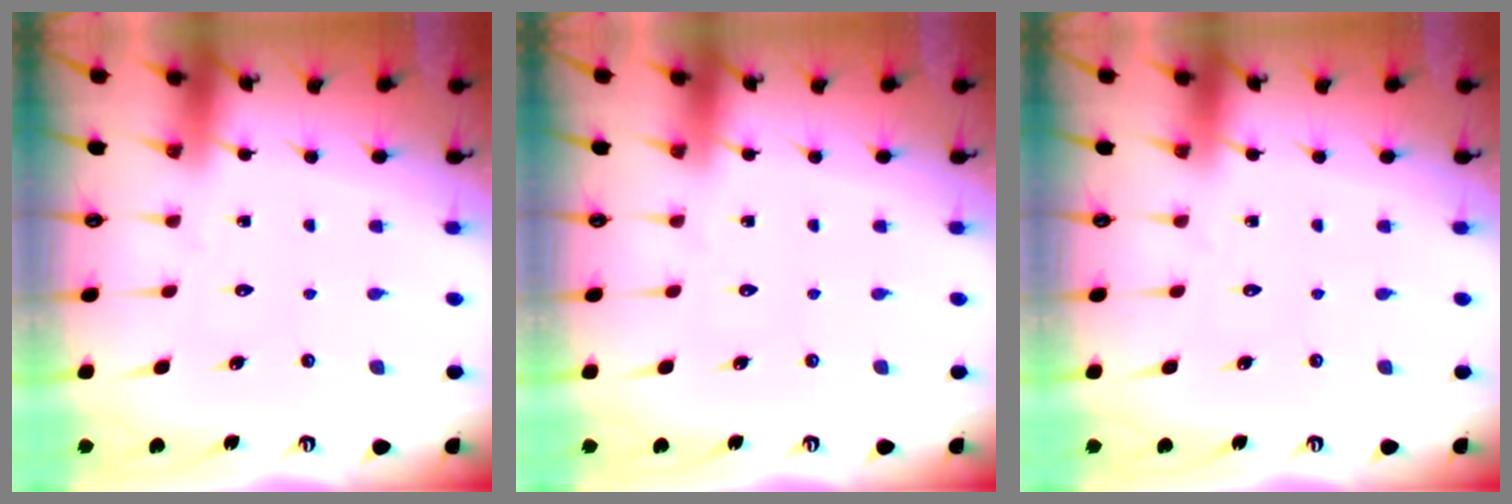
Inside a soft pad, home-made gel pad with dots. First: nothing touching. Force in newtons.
{"total": 0.0}
{"total": 0.0}